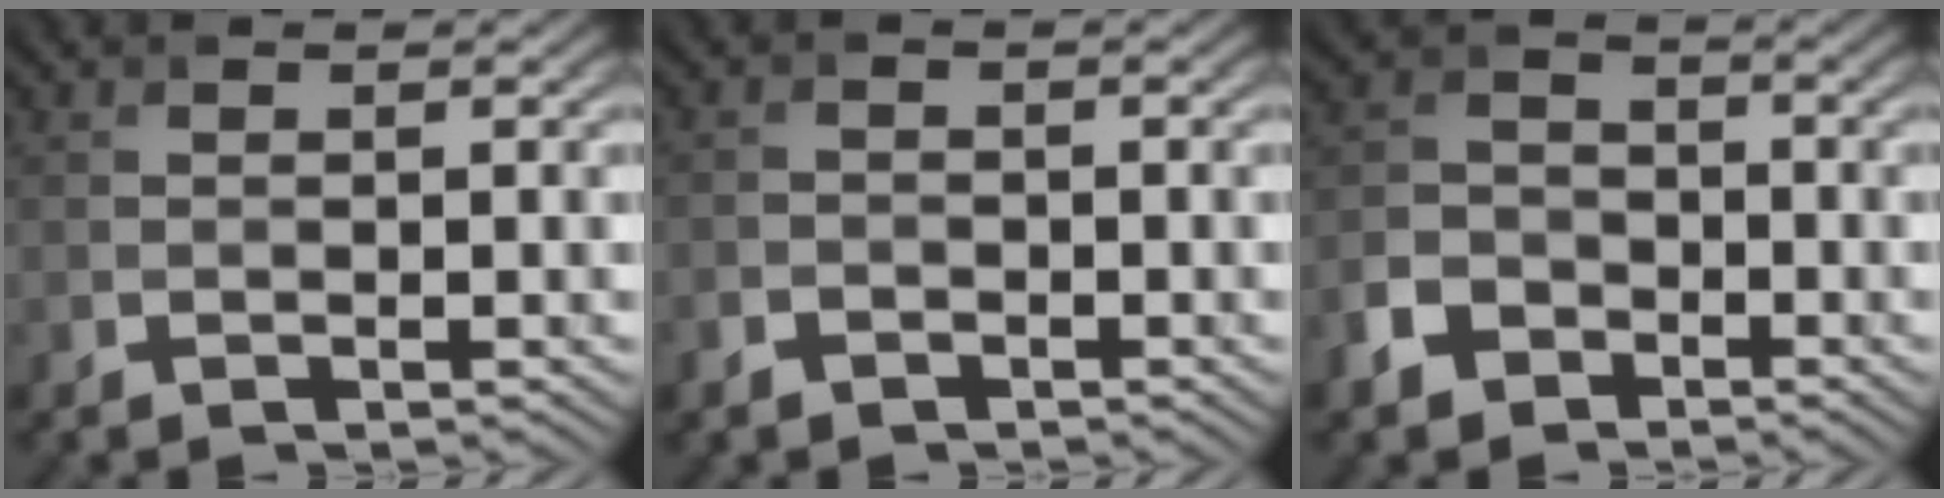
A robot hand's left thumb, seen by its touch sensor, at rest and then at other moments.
{"total": 1.7, "force": [-1.3, 1.1, 0.4], "torque": [-0.006, -0.001, -0.030]}
{"total": 5.5, "force": [-3.4, 3.8, 2.1], "torque": [-0.053, 0.000, -0.082]}